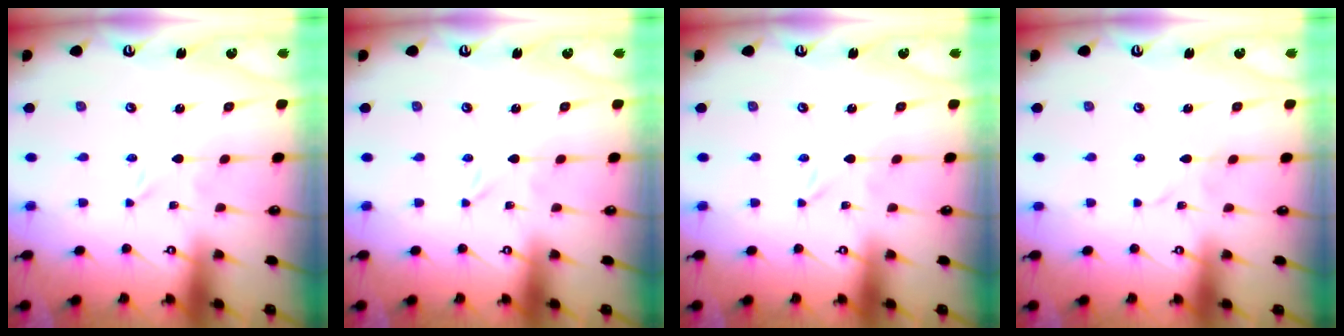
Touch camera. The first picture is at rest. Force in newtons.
{"total": 0.0}
{"total": 0.0}
{"total": 2.7, "press": 2.7, "slide": 0.3}